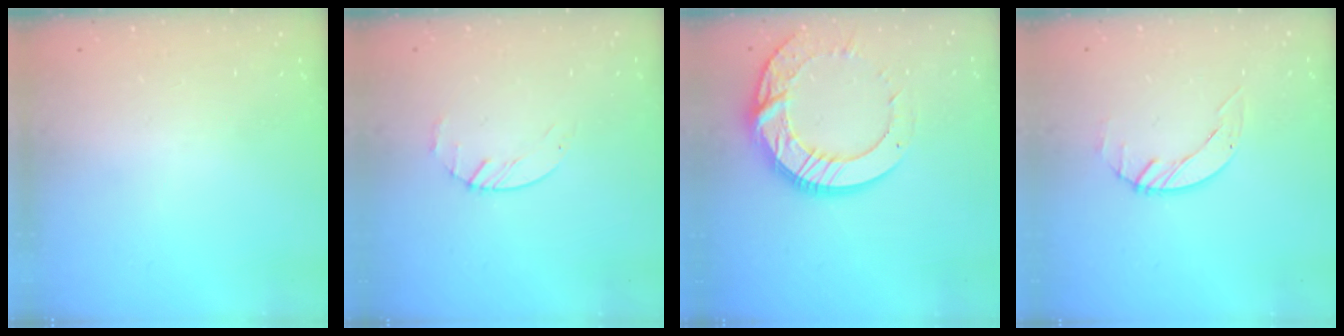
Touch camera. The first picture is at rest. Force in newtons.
{"total": 2.2, "press": 2.2, "slide": 0.3}
{"total": 15.8, "press": 15.8, "slide": 1.3}
{"total": 2.6, "press": 2.6, "slide": 0.3}